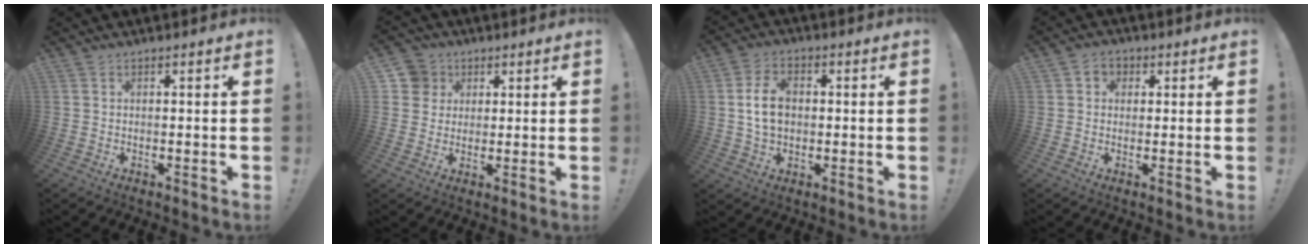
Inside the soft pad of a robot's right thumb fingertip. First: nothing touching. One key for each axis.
{"total": 6.7, "fx": 2.3, "fy": 6.1, "fz": 1.3, "tx": -0.013, "ty": -0.012, "tz": 0.046}
{"total": 8.9, "fx": 0.5, "fy": 6.2, "fz": 6.3, "tx": -0.105, "ty": 0.007, "tz": 0.008}
{"total": 3.3, "fx": 0.6, "fy": 3.0, "fz": 1.2, "tx": -0.019, "ty": 0.004, "tz": 0.011}